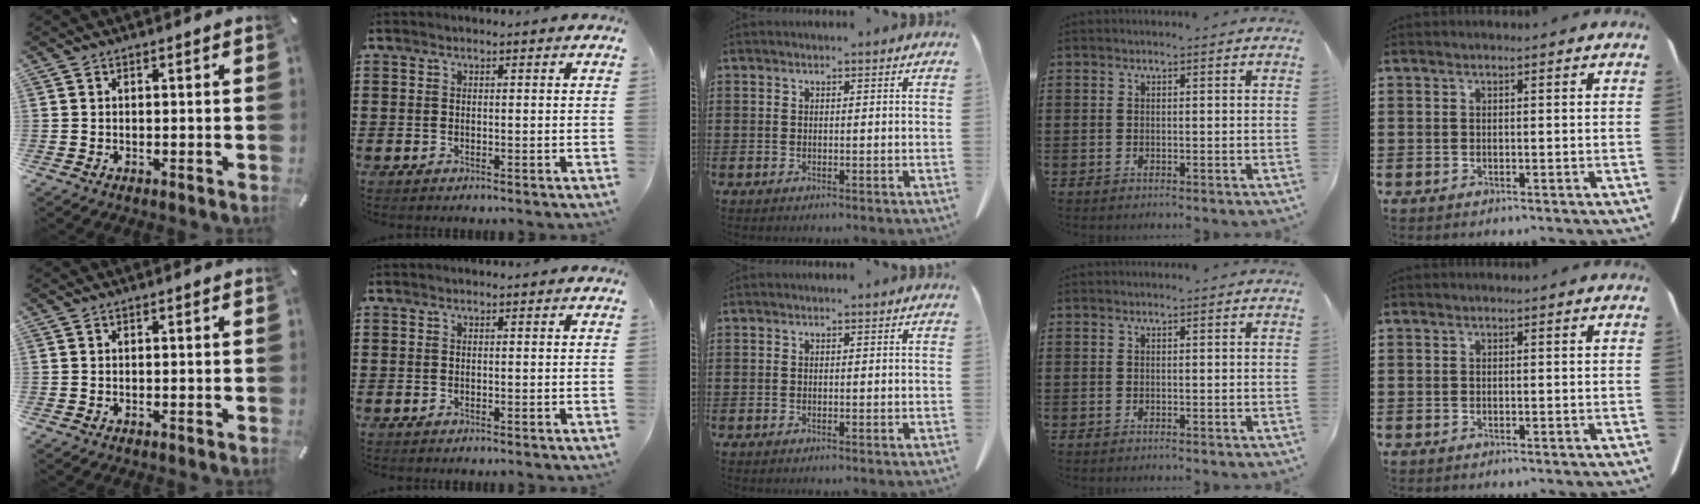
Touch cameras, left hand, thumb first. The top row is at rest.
{}